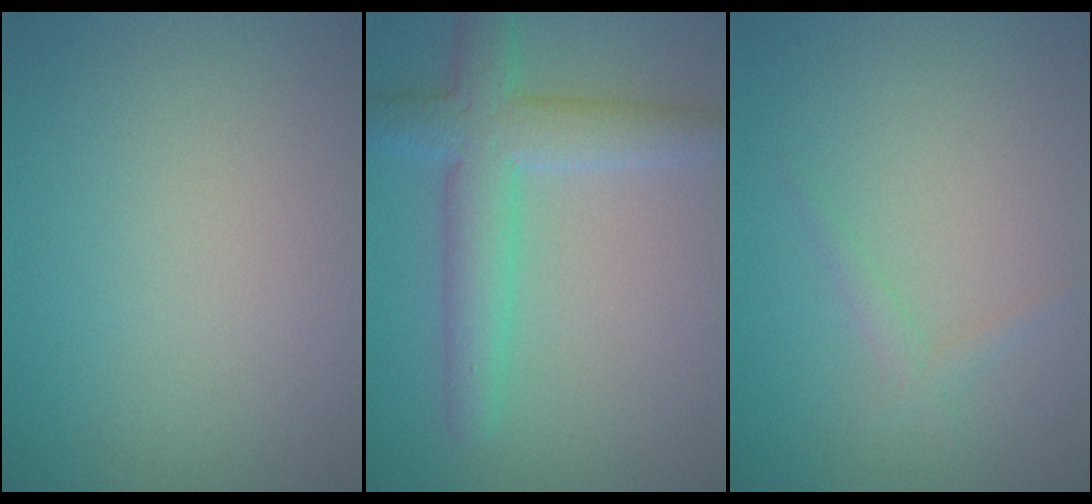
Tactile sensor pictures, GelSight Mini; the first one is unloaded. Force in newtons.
{"total": 5.4, "press": 5.4, "slide": 0.3}
{"total": 1.0, "press": 1.0, "slide": 0.1}